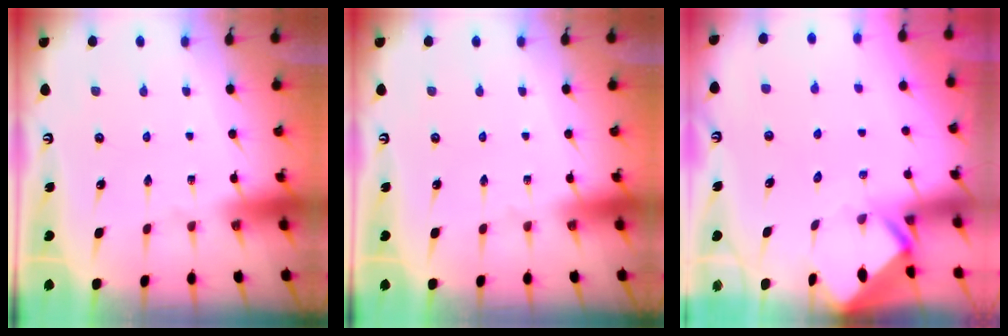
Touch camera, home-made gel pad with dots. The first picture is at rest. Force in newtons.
{"total": 0.0}
{"total": 3.0, "press": 3.0, "slide": 0.3}